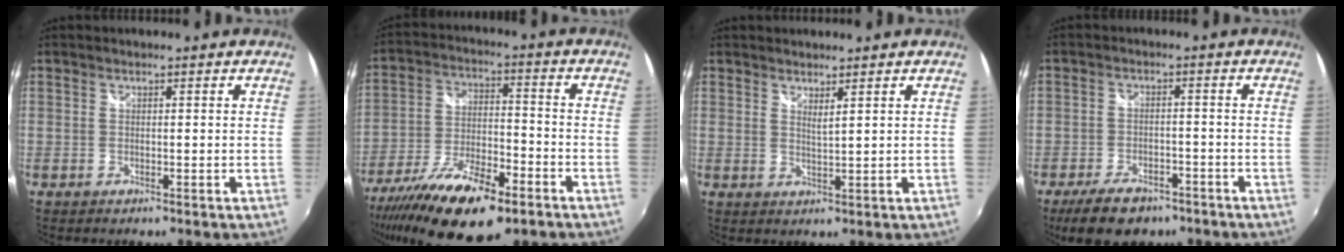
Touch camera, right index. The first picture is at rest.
{"total": 20.9, "force": [-13.4, 7.3, 14.3], "torque": [-0.281, -0.051, -0.229]}
{"total": 1.1, "force": [0.8, 0.0, 0.7], "torque": [-0.013, -0.001, 0.012]}
{"total": 9.6, "force": [-6.9, 4.9, 4.6], "torque": [-0.113, -0.002, -0.106]}